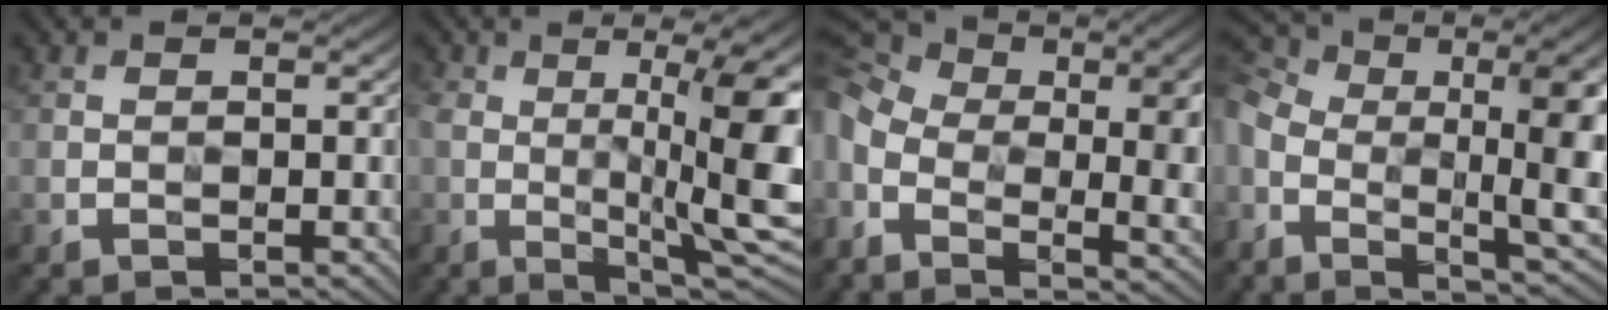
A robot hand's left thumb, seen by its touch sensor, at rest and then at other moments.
{"total": 14.2, "force": [-0.2, 3.6, 13.7], "torque": [-0.190, 0.013, -0.004]}
{"total": 19.3, "force": [-0.5, 11.7, 15.4], "torque": [-0.295, -0.027, 0.042]}
{"total": 16.8, "force": [-2.4, 8.0, 14.5], "torque": [-0.244, -0.017, -0.024]}